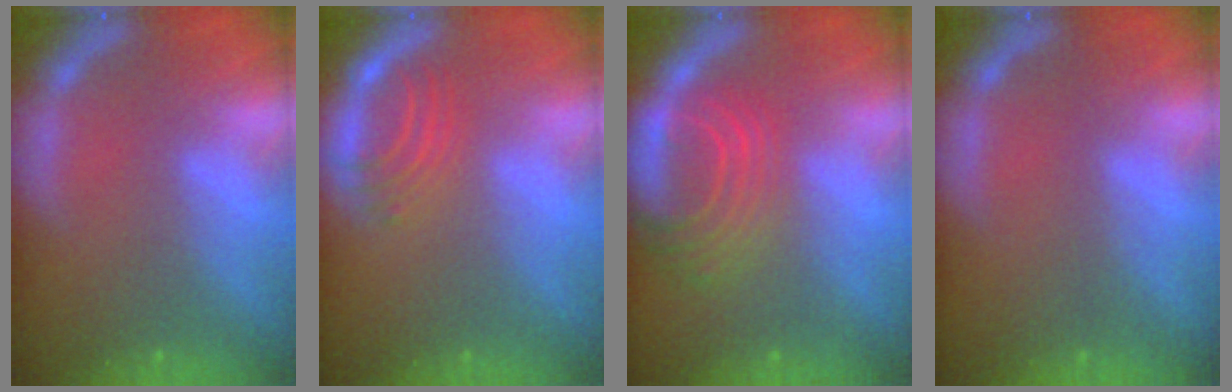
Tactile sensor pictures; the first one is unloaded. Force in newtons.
{"total": 4.0}
{"total": 8.1}
{"total": 0.0}